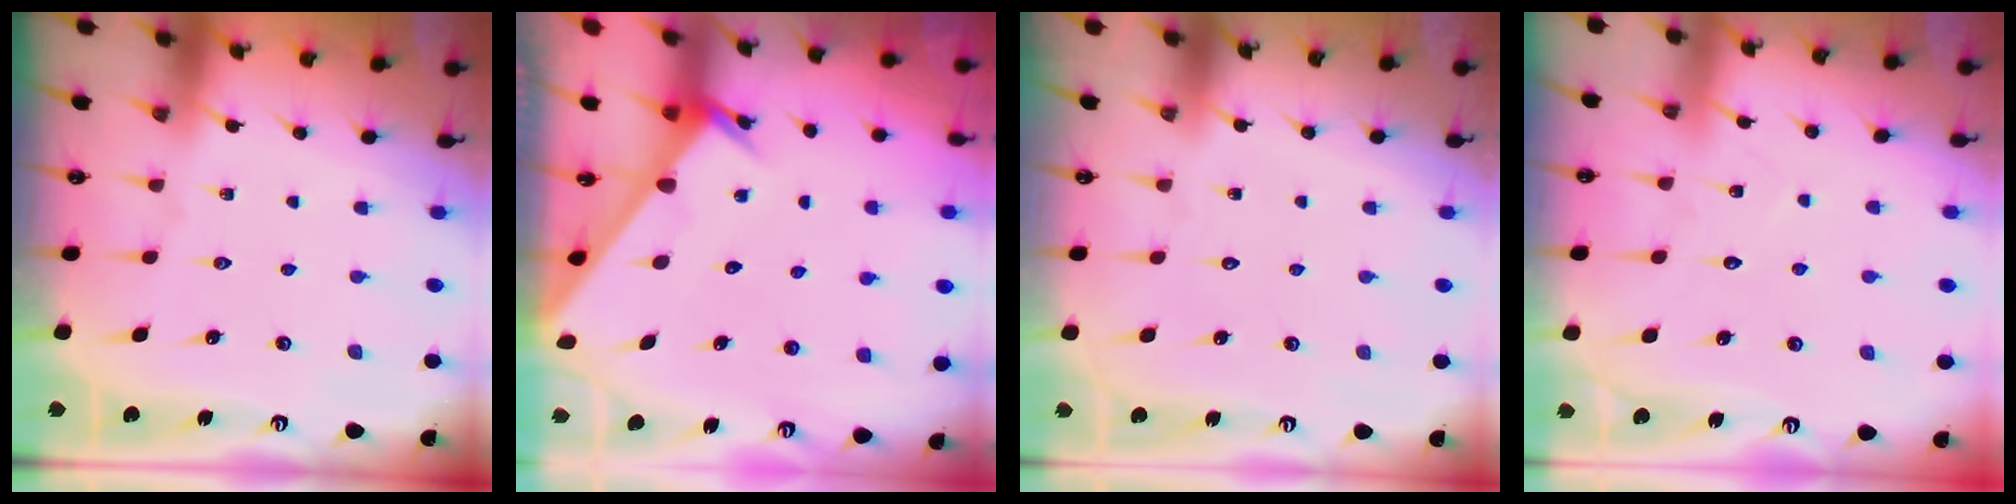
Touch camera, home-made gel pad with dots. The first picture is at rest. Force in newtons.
{"total": 3.9, "press": 3.9, "slide": 0.2}
{"total": 1.7, "press": 1.7, "slide": 0.1}
{"total": 5.2, "press": 5.2, "slide": 0.6}